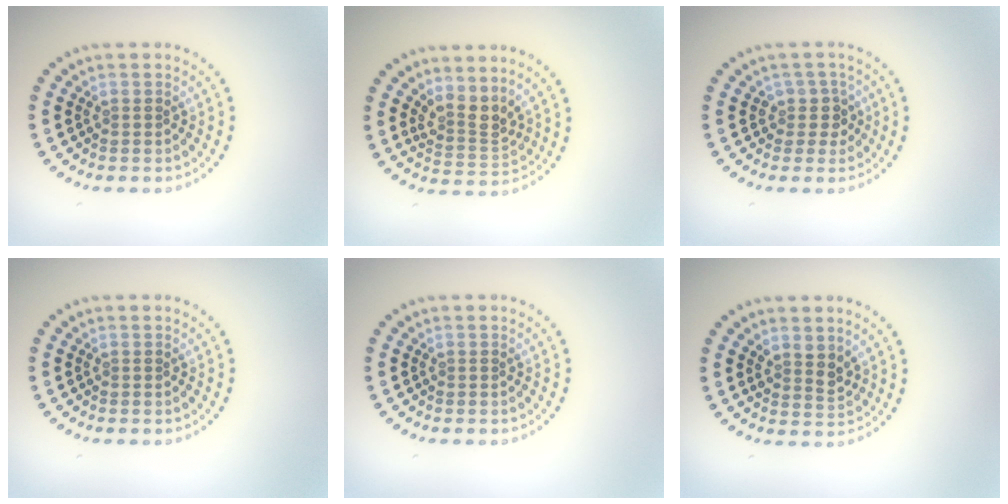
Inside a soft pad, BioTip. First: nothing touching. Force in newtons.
{"total": 2.8, "press": 2.0, "slide": 2.0}
{"total": 2.0, "press": 1.6, "slide": 1.2}
{"total": 0.0}
{"total": 0.0}
{"total": 1.9, "press": 1.6, "slide": 1.0}